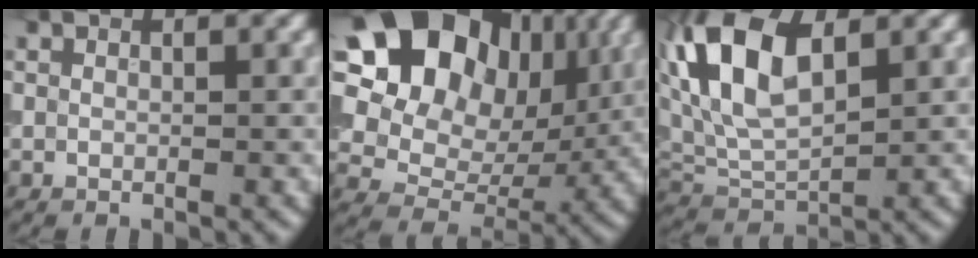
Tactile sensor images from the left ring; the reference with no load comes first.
{"total": 15.0, "force": [5.5, 11.1, 8.5], "torque": [-0.146, 0.035, 0.091]}
{"total": 10.0, "force": [3.3, 5.1, 7.9], "torque": [-0.178, 0.017, 0.057]}